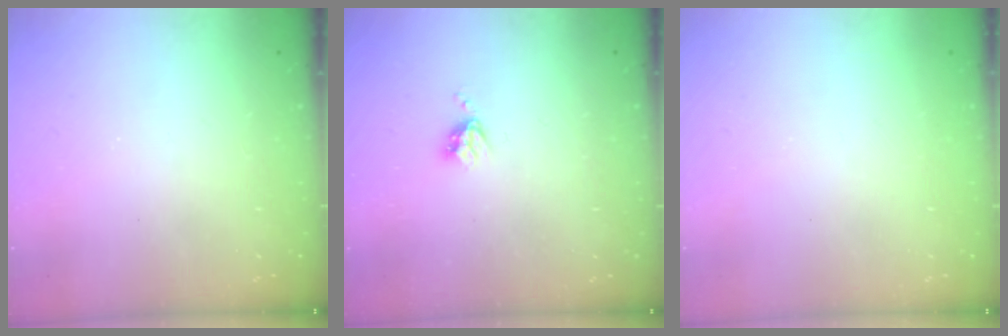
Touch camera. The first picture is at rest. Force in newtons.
{"total": 3.6, "press": 3.6, "slide": 0.4}
{"total": 0.0}